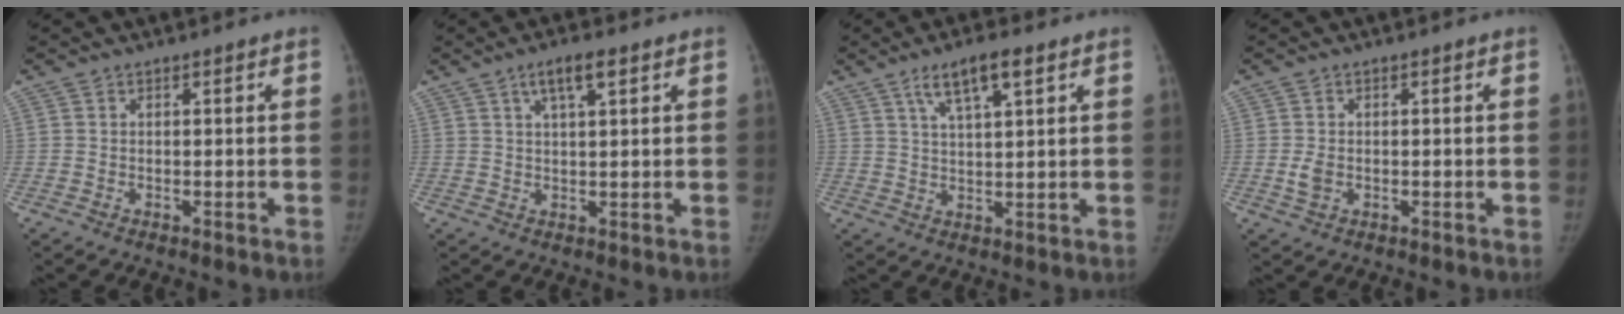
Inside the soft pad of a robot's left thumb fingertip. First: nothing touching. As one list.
[{"total": 4.6, "force": [2.4, 1.2, 3.7], "torque": [-0.062, -0.001, 0.043]}, {"total": 6.9, "force": [3.9, 1.7, 5.5], "torque": [-0.095, -0.010, 0.072]}, {"total": 2.4, "force": [-0.4, 1.7, 1.7], "torque": [-0.032, -0.001, -0.007]}]